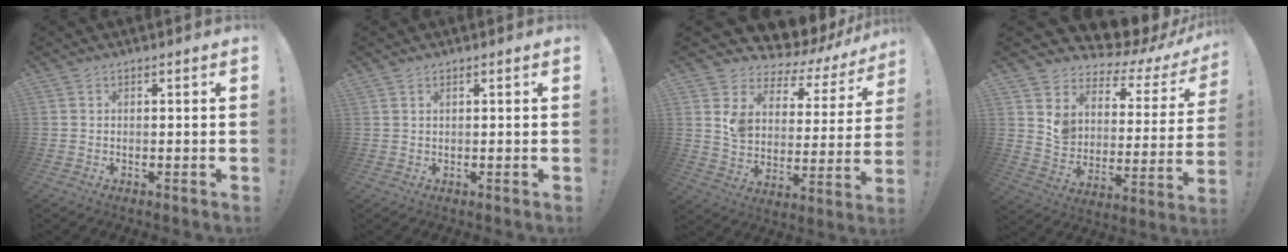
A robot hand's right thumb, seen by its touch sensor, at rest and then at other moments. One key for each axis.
{"total": 0.7, "fx": 0.4, "fy": 0.2, "fz": 0.5, "tx": -0.008, "ty": 0.000, "tz": 0.008}
{"total": 7.5, "fx": 5.3, "fy": 4.1, "fz": 3.4, "tx": -0.066, "ty": -0.064, "tz": 0.087}
{"total": 8.6, "fx": 7.1, "fy": 3.9, "fz": 2.7, "tx": -0.061, "ty": -0.084, "tz": 0.120}